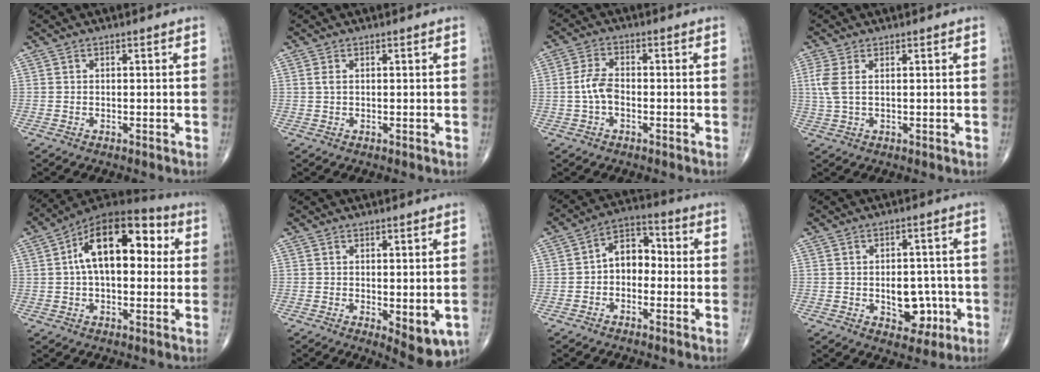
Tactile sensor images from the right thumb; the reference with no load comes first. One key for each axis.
{"total": 1.0, "fx": 0.3, "fy": 0.5, "fz": 0.8, "tx": -0.020, "ty": 0.007, "tz": 0.008}
{"total": 4.9, "fx": -0.9, "fy": 2.8, "fz": 4.0, "tx": -0.085, "ty": 0.016, "tz": -0.022}
{"total": 3.8, "fx": 1.0, "fy": 1.4, "fz": 3.3, "tx": -0.098, "ty": 0.002, "tz": 0.025}
{"total": 17.6, "fx": 3.3, "fy": 9.6, "fz": 14.4, "tx": -0.196, "ty": 0.037, "tz": 0.039}
{"total": 7.2, "fx": -1.8, "fy": 3.0, "fz": 6.3, "tx": -0.069, "ty": -0.016, "tz": -0.015}
{"total": 7.4, "fx": -0.7, "fy": 5.3, "fz": 5.1, "tx": -0.051, "ty": 0.032, "tz": -0.030}
{"total": 7.8, "fx": -1.9, "fy": 5.4, "fz": 5.3, "tx": -0.036, "ty": 0.017, "tz": -0.015}